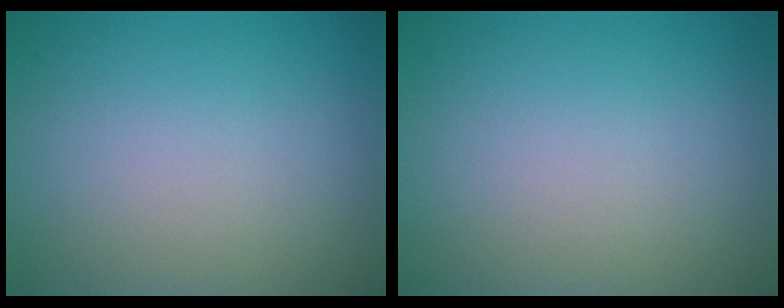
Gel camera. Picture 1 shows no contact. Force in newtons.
{"total": 0.0}